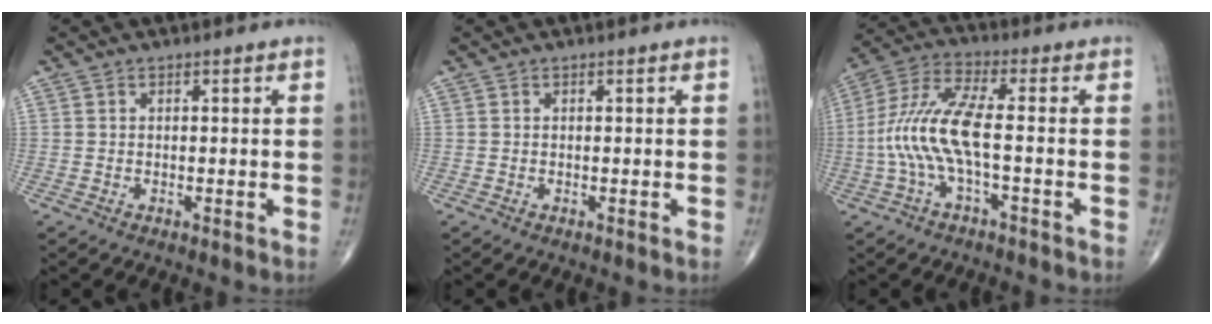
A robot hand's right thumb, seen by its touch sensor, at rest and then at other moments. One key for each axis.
{"total": 0.0}
{"total": 11.5, "fx": -1.8, "fy": 3.2, "fz": 10.9, "tx": -0.256, "ty": 0.038, "tz": -0.038}